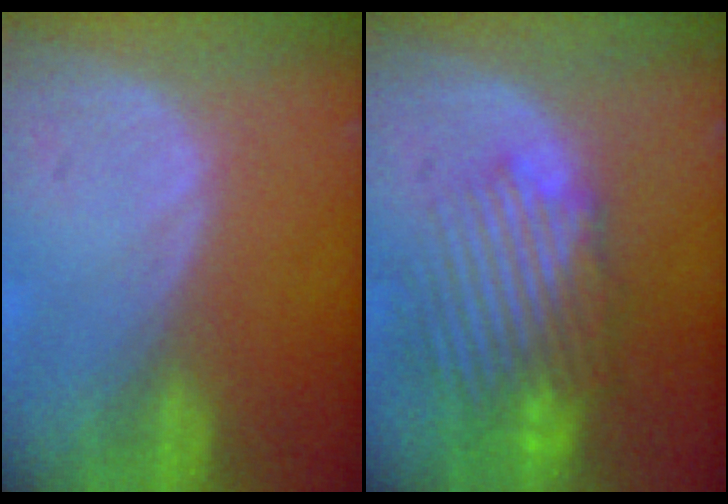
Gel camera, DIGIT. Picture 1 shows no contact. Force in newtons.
{"total": 10.2, "press": 9.1, "slide": 4.7}